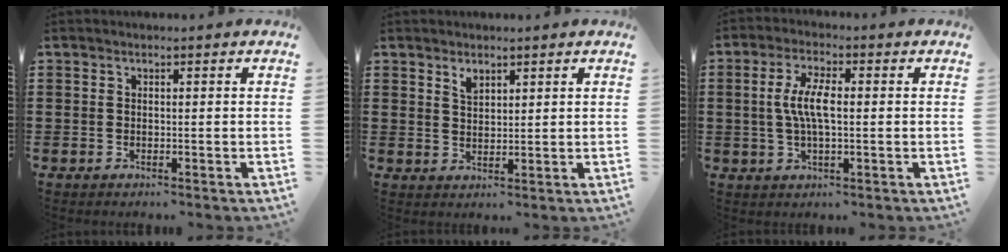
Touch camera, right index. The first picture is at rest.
{"total": 2.2, "force": [1.7, 1.0, 0.9], "torque": [-0.013, -0.001, 0.030]}
{"total": 6.2, "force": [0.1, 2.0, 5.8], "torque": [-0.121, 0.000, -0.006]}